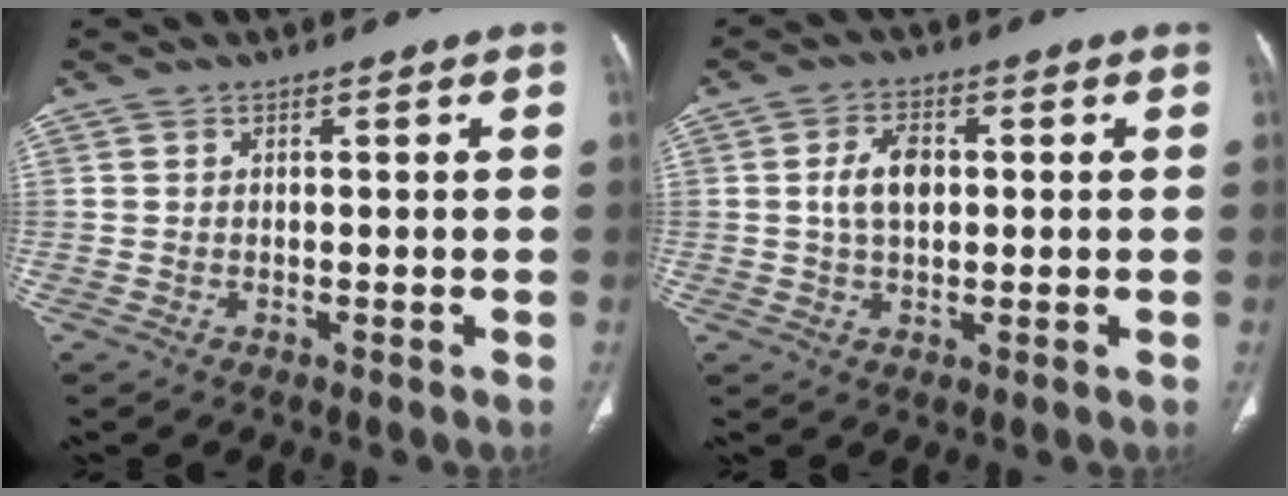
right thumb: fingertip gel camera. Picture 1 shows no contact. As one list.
[{"total": 5.8, "force": [0.7, 3.5, 4.6], "torque": [-0.084, 0.004, 0.010]}]